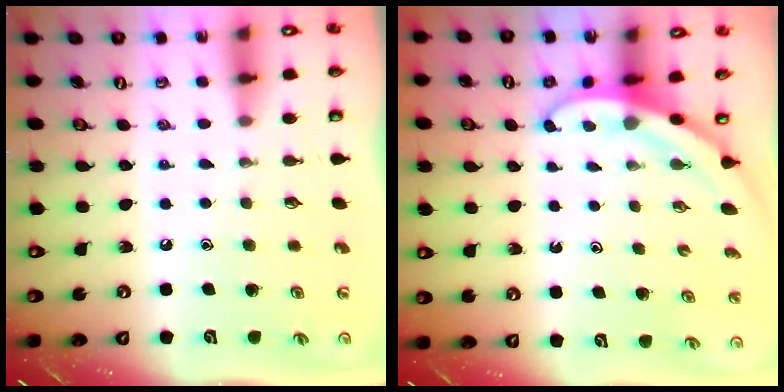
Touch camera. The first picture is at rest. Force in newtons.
{"total": 3.2, "press": 3.2, "slide": 0.1}